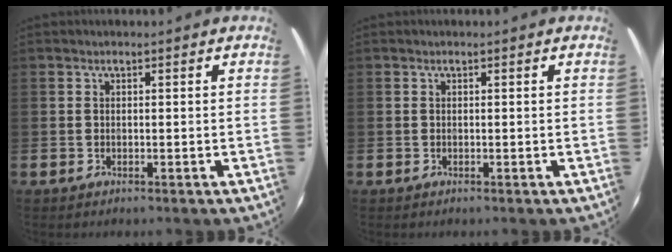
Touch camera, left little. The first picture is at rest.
{"total": 0.0}